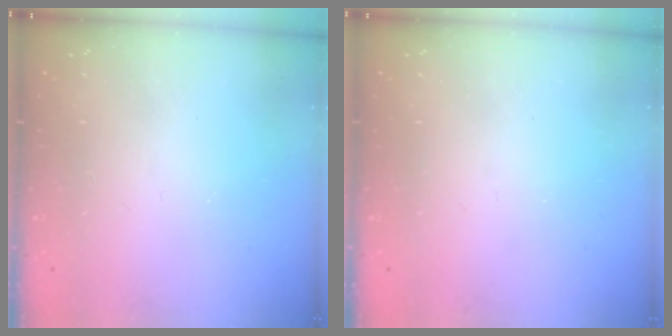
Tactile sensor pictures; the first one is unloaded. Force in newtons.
{"total": 0.0}